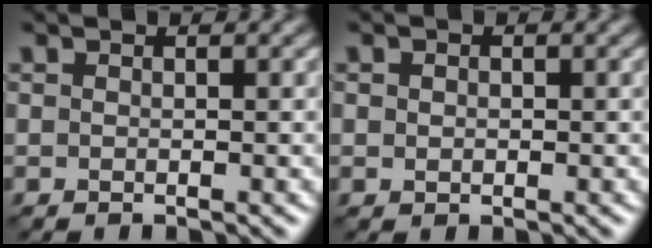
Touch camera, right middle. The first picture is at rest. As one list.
[{"total": 0.8, "force": [0.1, 0.7, 0.4], "torque": [-0.004, -0.002, 0.001]}]